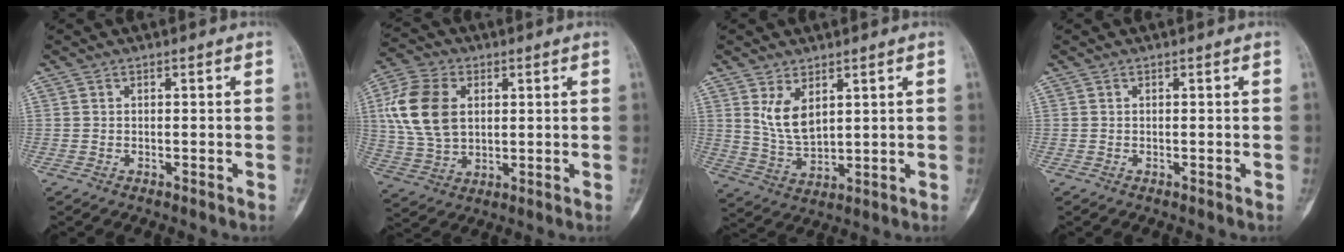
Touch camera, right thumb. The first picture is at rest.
{"total": 13.8, "force": [2.8, 9.4, 9.7], "torque": [-0.190, 0.002, 0.055]}
{"total": 6.9, "force": [3.0, 3.6, 5.1], "torque": [-0.085, -0.024, 0.071]}
{"total": 0.0}